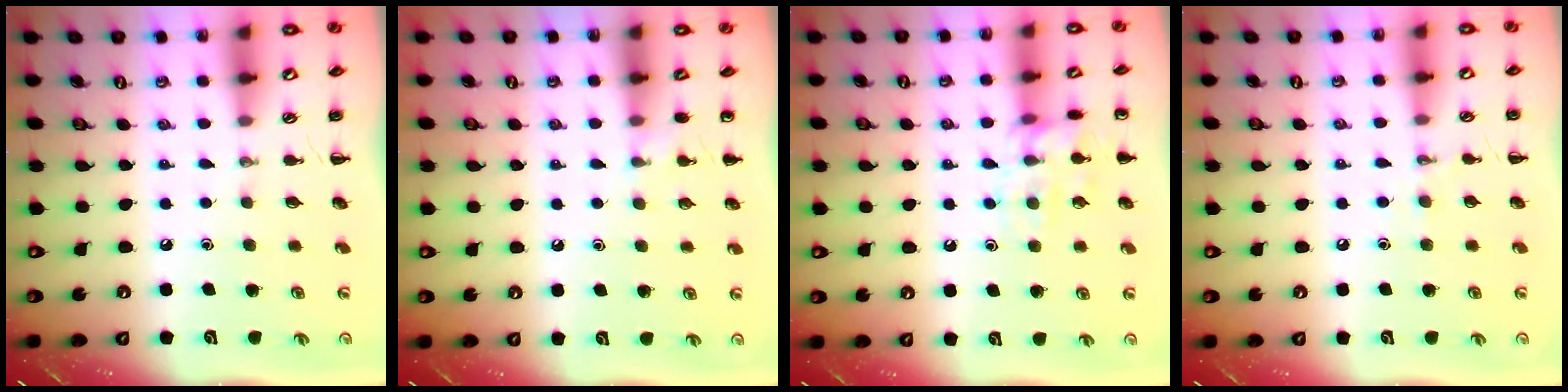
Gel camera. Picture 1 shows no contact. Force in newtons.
{"total": 4.2, "press": 4.0, "slide": 1.3}
{"total": 11.3, "press": 11.2, "slide": 1.0}
{"total": 5.8, "press": 5.6, "slide": 1.6}